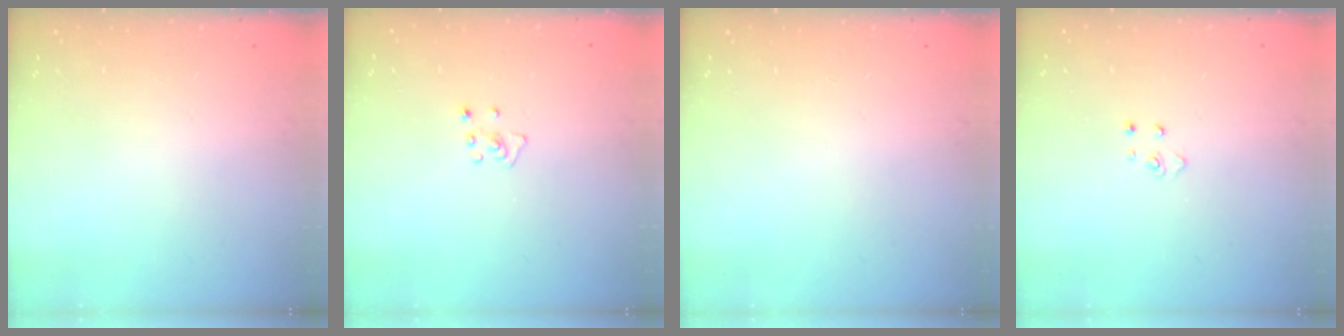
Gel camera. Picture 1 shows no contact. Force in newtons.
{"total": 4.1, "press": 4.0, "slide": 0.5}
{"total": 0.0}
{"total": 2.6, "press": 2.6, "slide": 0.3}